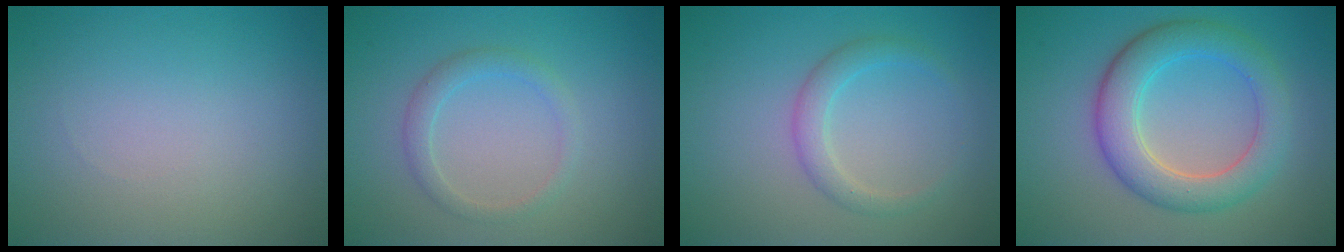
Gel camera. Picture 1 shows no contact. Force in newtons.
{"total": 1.9, "press": 1.9, "slide": 0.1}
{"total": 2.2, "press": 2.2, "slide": 0.0}
{"total": 5.8, "press": 5.8, "slide": 0.4}